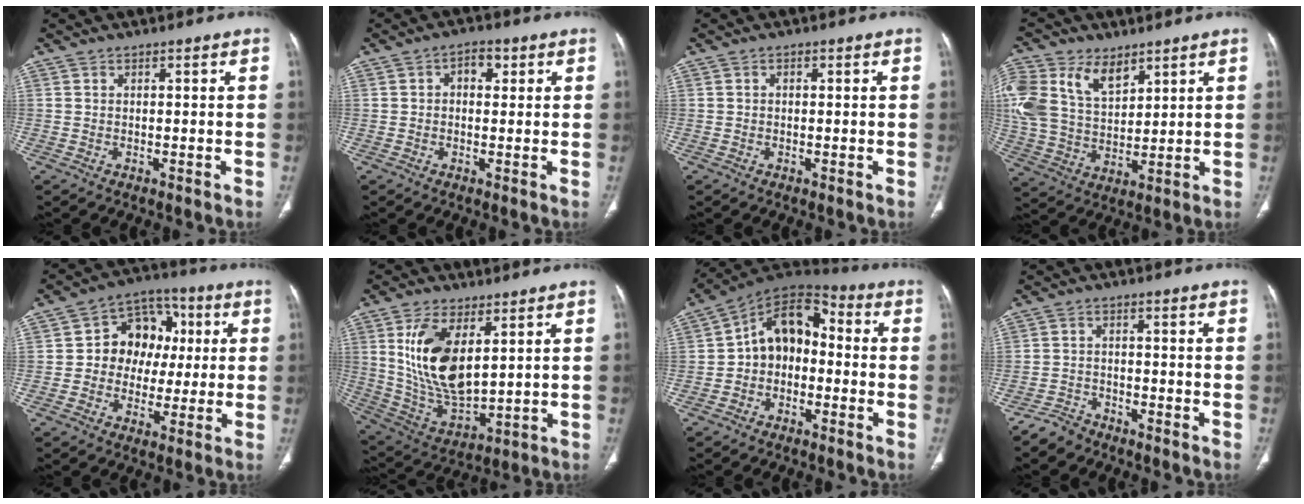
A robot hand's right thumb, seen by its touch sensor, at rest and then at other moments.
{"total": 3.5, "force": [0.9, 2.4, 2.4], "torque": [-0.019, 0.005, 0.009]}
{"total": 0.5, "force": [0.1, 0.4, 0.4], "torque": [-0.005, 0.001, 0.000]}
{"total": 18.7, "force": [9.0, 12.0, 11.2], "torque": [-0.254, -0.002, 0.176]}
{"total": 12.5, "force": [1.1, 10.1, 7.2], "torque": [-0.059, 0.023, 0.007]}
{"total": 15.8, "force": [4.7, 7.9, 12.8], "torque": [-0.236, -0.027, 0.106]}
{"total": 11.5, "force": [-1.0, 8.3, 7.9], "torque": [-0.094, 0.047, -0.036]}
{"total": 3.6, "force": [-3.3, 1.5, 0.3], "torque": [-0.011, 0.015, -0.063]}